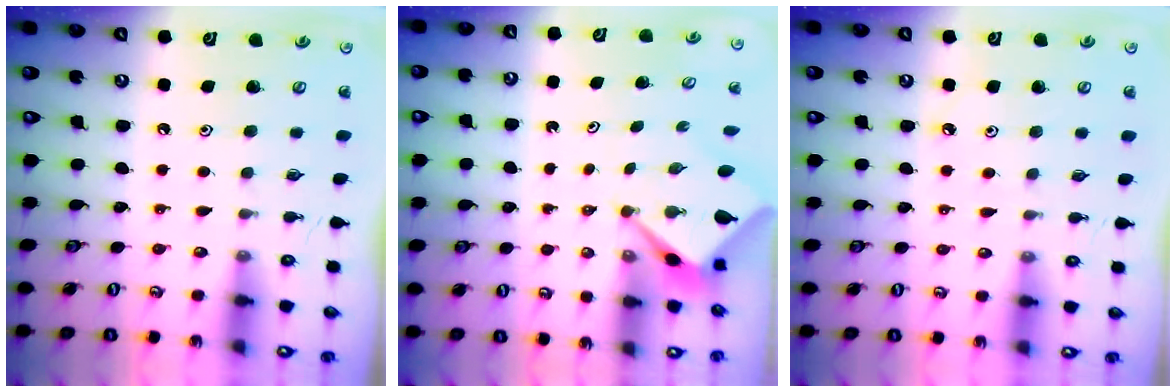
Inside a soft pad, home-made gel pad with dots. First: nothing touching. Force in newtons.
{"total": 2.6, "press": 2.6, "slide": 0.1}
{"total": 3.0, "press": 2.9, "slide": 0.4}